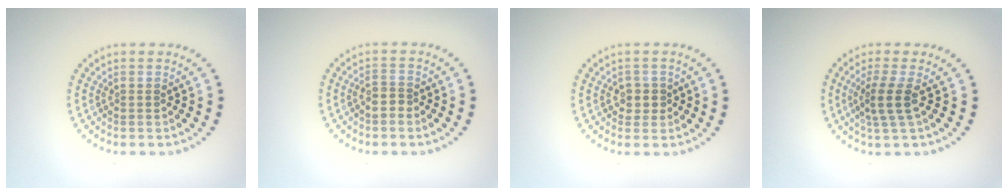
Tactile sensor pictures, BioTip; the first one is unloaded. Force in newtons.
{"total": 1.5, "press": 1.2, "slide": 0.9}
{"total": 1.6, "press": 1.5, "slide": 0.6}
{"total": 2.5, "press": 2.0, "slide": 1.6}